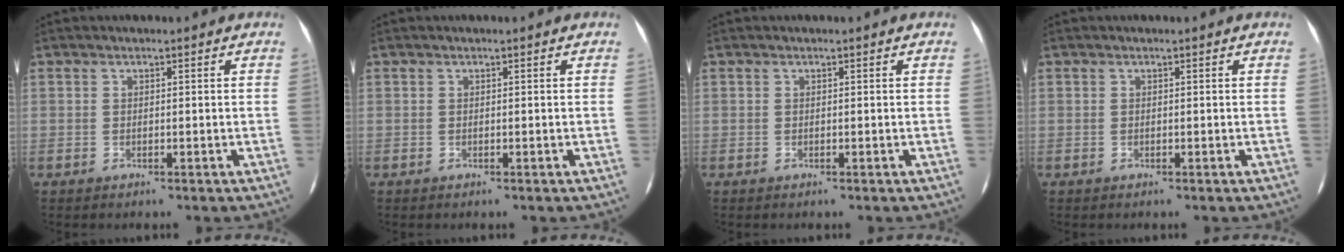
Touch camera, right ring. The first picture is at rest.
{"total": 0.0}
{"total": 0.0}
{"total": 0.0}